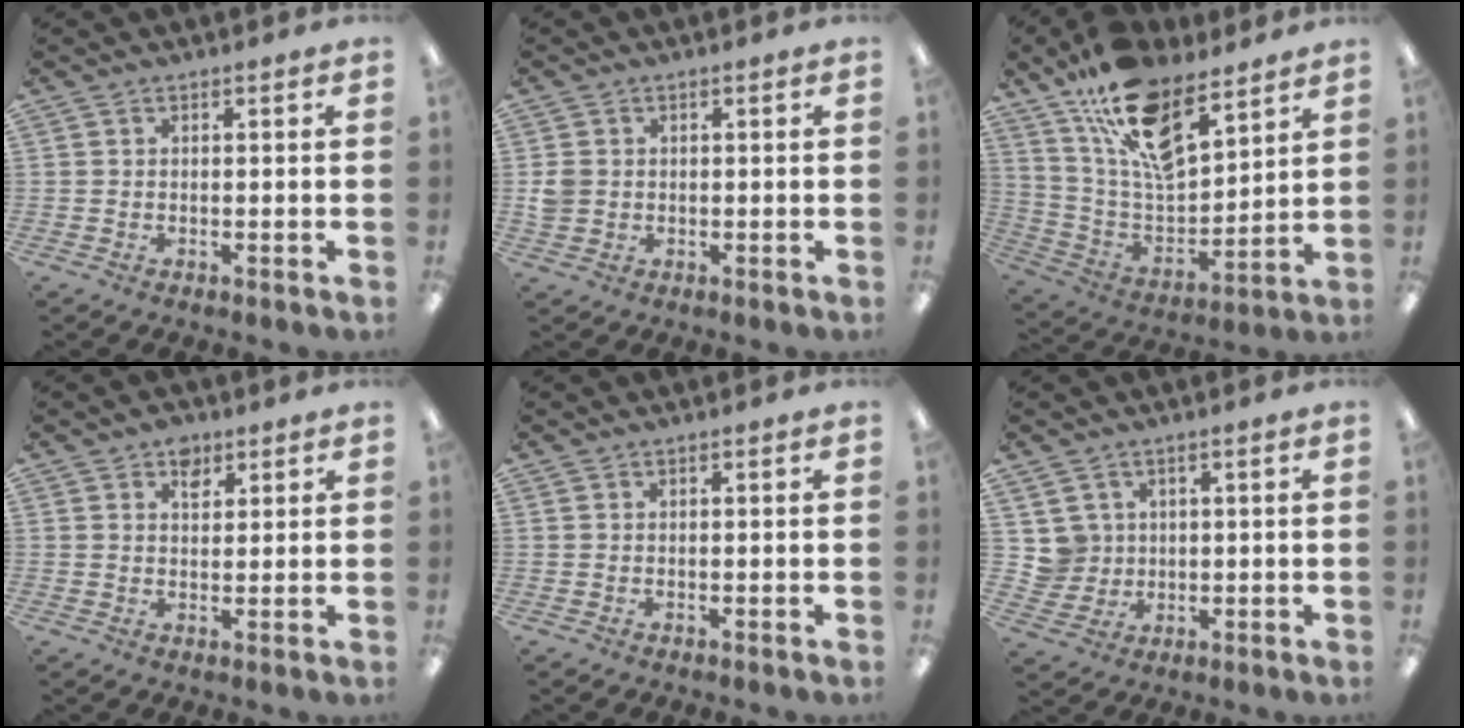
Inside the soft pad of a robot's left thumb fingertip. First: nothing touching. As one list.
[{"total": 3.0, "force": [0.1, 2.8, 1.1], "torque": [-0.021, 0.006, 0.001]}, {"total": 18.7, "force": [12.4, 8.6, 11.2], "torque": [-0.203, -0.063, 0.225]}, {"total": 4.0, "force": [2.6, 2.5, 1.8], "torque": [-0.007, -0.010, 0.041]}, {"total": 0.0}, {"total": 5.2, "force": [2.1, 4.8, 0.0], "torque": [-0.016, 0.002, 0.044]}]